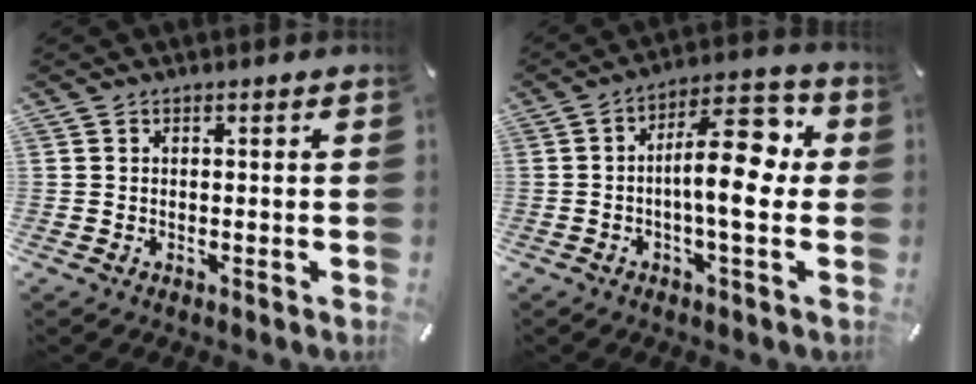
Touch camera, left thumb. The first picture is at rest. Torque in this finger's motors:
{"motor_torque": [0.42, 0.41, 0.72, 0.49, 0.16]}